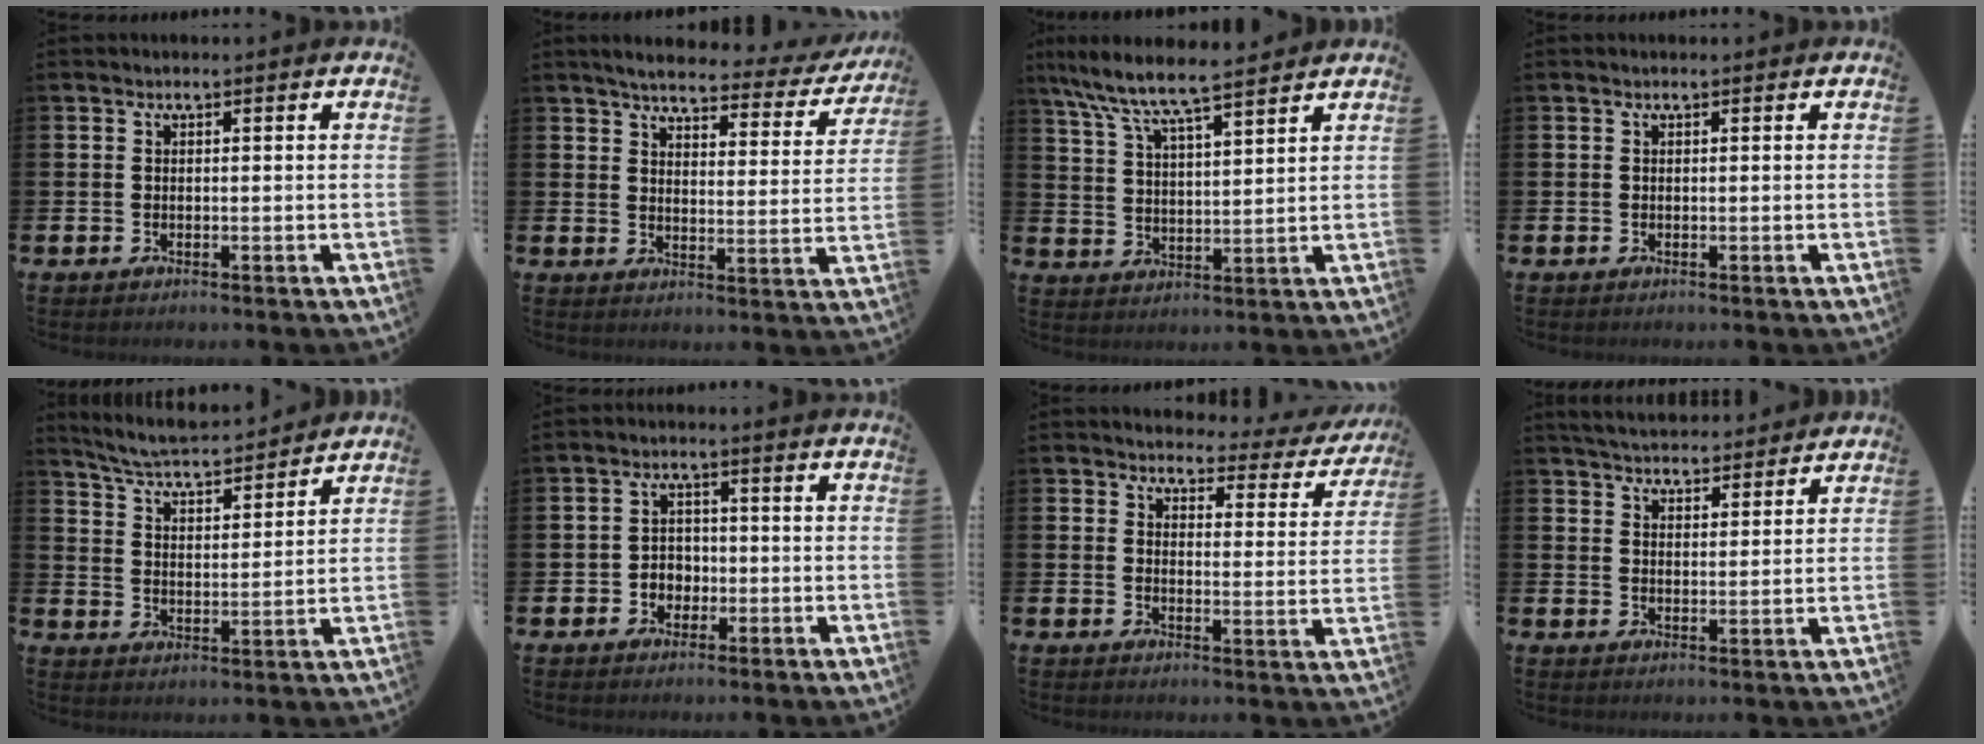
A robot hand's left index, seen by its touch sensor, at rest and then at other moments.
{"total": 4.3, "force": [3.9, 0.9, 1.5], "torque": [-0.044, -0.027, 0.059]}
{"total": 7.7, "force": [7.2, 0.7, 2.8], "torque": [-0.085, -0.040, 0.126]}
{"total": 0.0}
{"total": 5.6, "force": [5.5, 0.3, 1.3], "torque": [-0.050, -0.039, 0.094]}
{"total": 2.9, "force": [-1.0, 2.5, 1.0], "torque": [-0.024, 0.007, -0.025]}
{"total": 2.9, "force": [2.7, 1.2, 0.4], "torque": [-0.014, -0.028, 0.036]}
{"total": 4.8, "force": [4.8, 0.7, 0.2], "torque": [-0.015, -0.028, 0.085]}